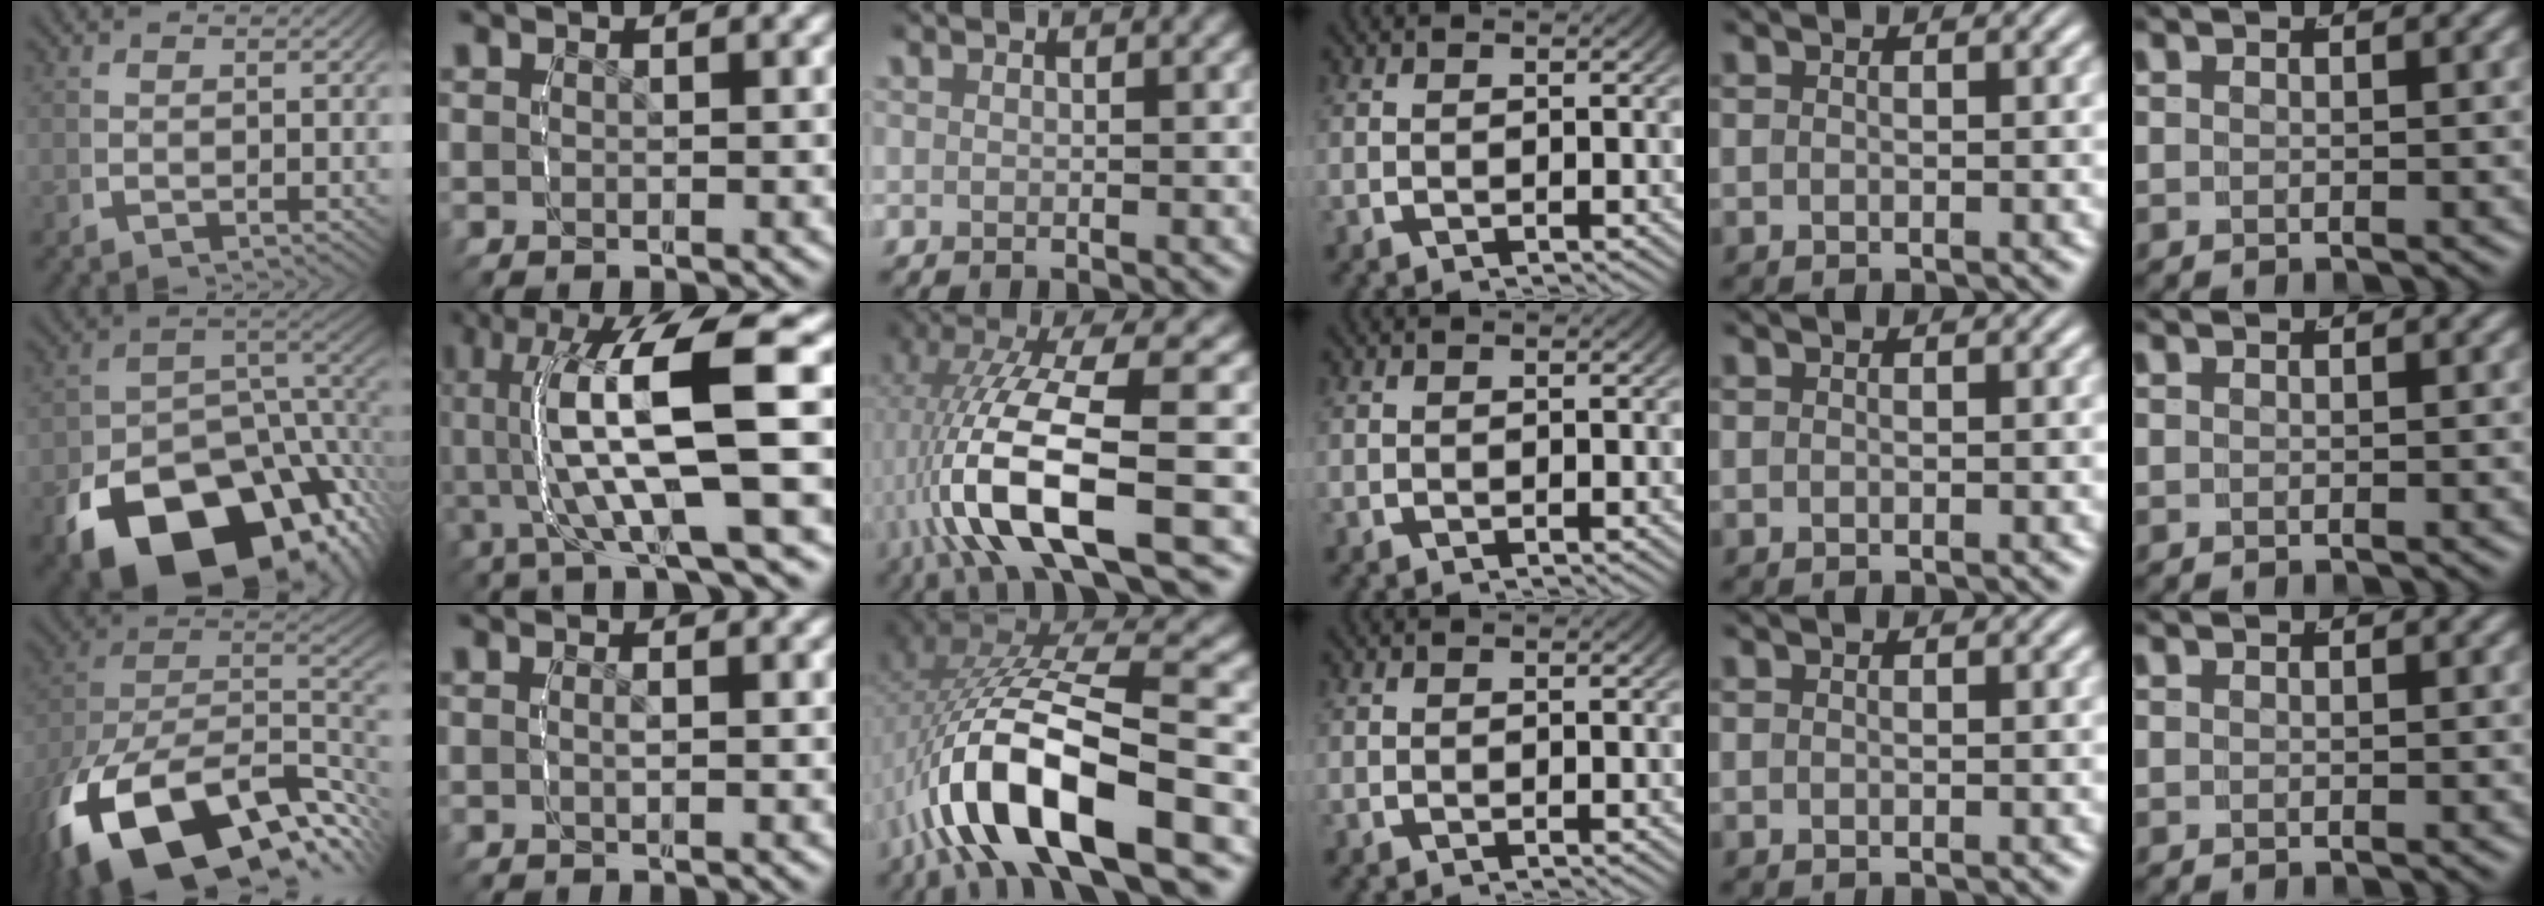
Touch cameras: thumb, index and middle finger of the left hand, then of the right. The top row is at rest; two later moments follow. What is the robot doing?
{"motion": "lift_and_place", "object": "tape"}